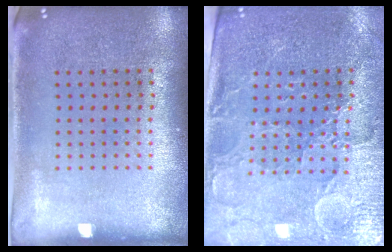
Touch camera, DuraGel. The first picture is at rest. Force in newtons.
{"total": 3.5, "press": 3.2, "slide": 1.3}